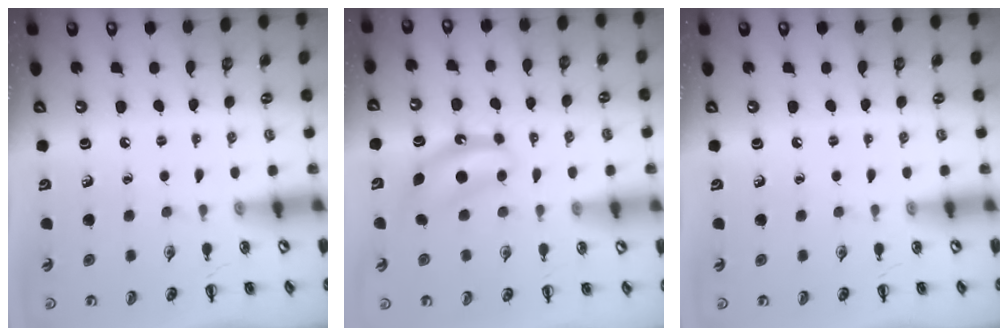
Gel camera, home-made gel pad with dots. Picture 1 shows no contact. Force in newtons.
{"total": 6.4, "press": 6.4, "slide": 1.0}
{"total": 0.0}